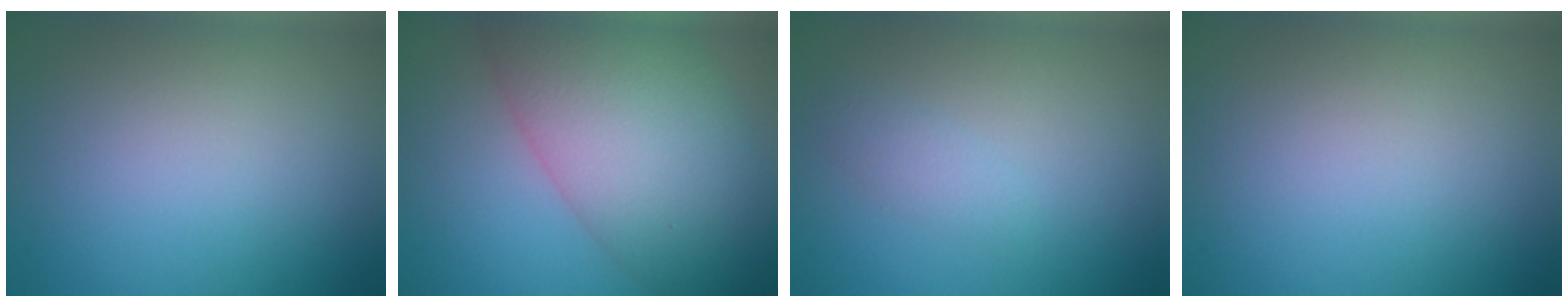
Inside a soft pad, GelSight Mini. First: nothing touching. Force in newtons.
{"total": 11.2, "press": 11.2, "slide": 0.4}
{"total": 1.2, "press": 1.2, "slide": 0.1}
{"total": 0.0}